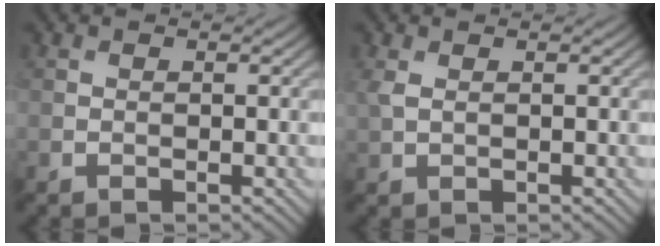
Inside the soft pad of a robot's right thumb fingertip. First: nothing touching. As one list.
[{"total": 1.7, "force": [0.6, 0.8, 1.3], "torque": [-0.041, 0.002, 0.013]}]